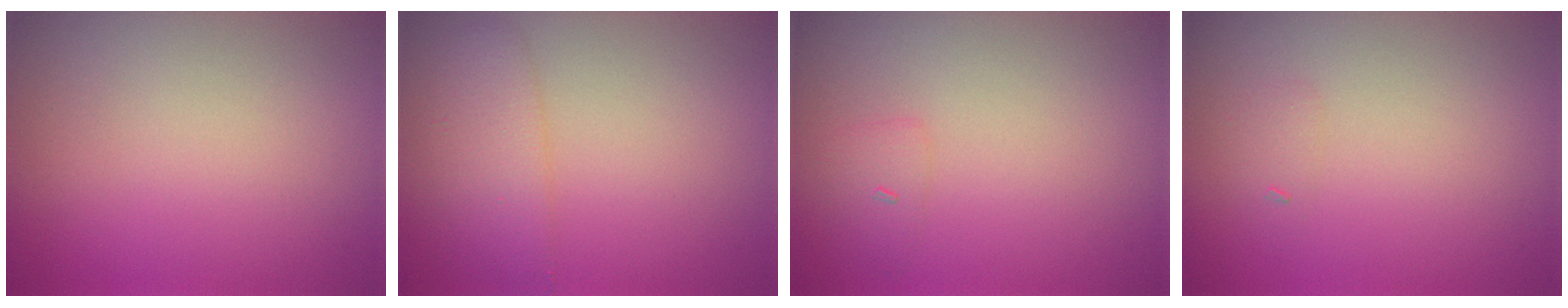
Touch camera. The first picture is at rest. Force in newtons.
{"total": 2.9, "press": 2.9, "slide": 0.1}
{"total": 1.1, "press": 1.1, "slide": 0.0}
{"total": 0.6, "press": 0.6, "slide": 0.0}